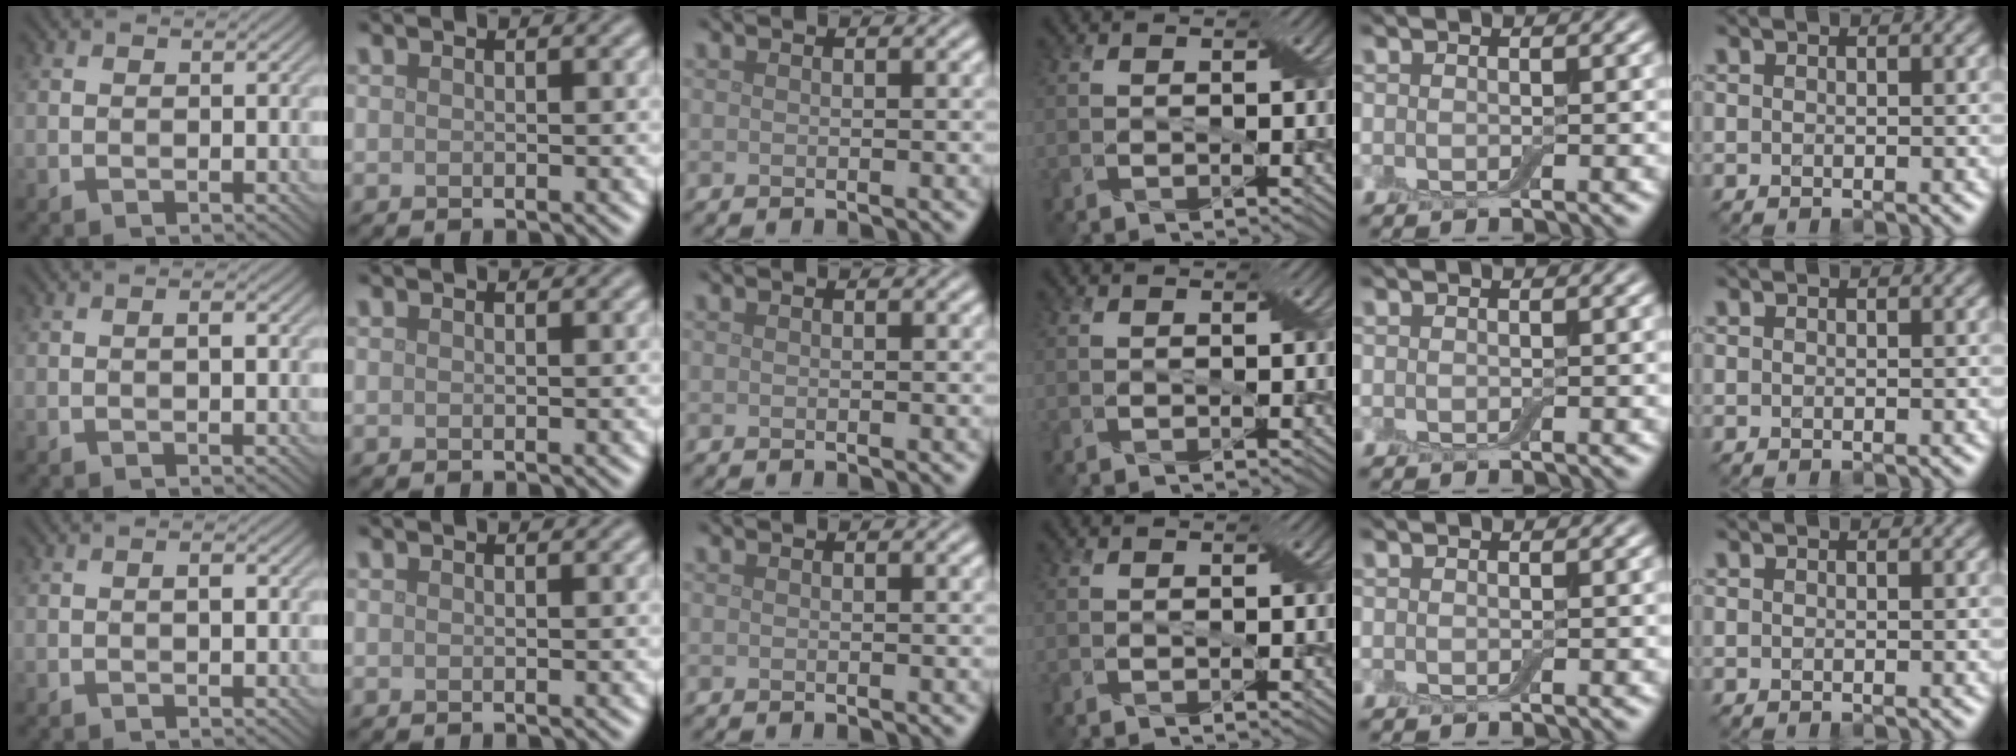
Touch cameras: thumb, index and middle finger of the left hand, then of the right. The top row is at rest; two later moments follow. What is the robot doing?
{"motion": "fold", "object": "bandage"}